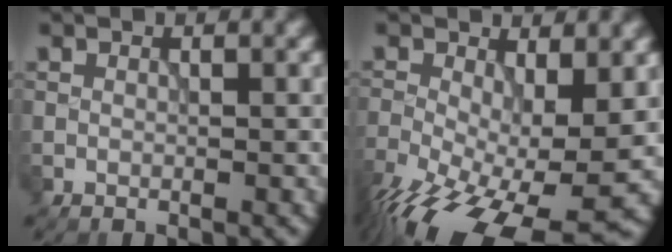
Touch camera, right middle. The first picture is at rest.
{"total": 15.1, "force": [-6.2, 6.2, 12.3], "torque": [-0.241, -0.036, -0.089]}